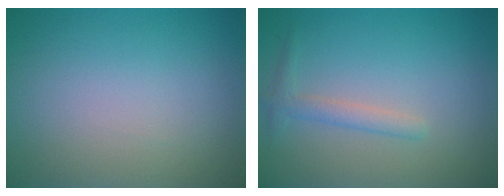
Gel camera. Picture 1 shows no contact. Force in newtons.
{"total": 1.6, "press": 1.6, "slide": 0.1}